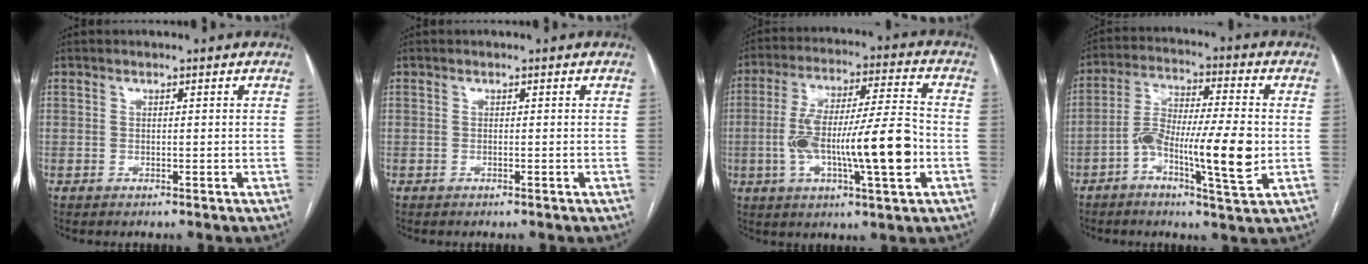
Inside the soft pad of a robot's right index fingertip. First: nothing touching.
{"total": 0.0}
{"total": 16.5, "force": [-3.3, 2.2, 16.0], "torque": [-0.287, 0.011, -0.053]}
{"total": 12.1, "force": [-3.0, 1.7, 11.6], "torque": [-0.212, 0.009, -0.053]}